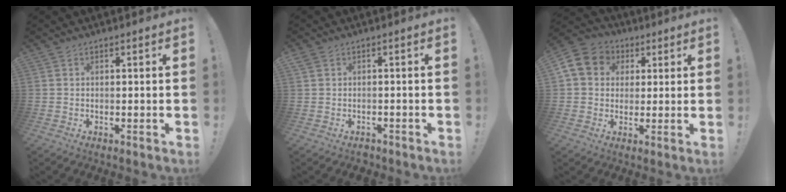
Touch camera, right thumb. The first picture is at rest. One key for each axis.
{"total": 2.0, "fx": -0.5, "fy": 1.8, "fz": 0.8, "tx": -0.012, "ty": 0.002, "tz": -0.006}
{"total": 9.9, "fx": 2.8, "fy": 8.6, "fz": 4.1, "tx": -0.067, "ty": -0.004, "tz": 0.057}